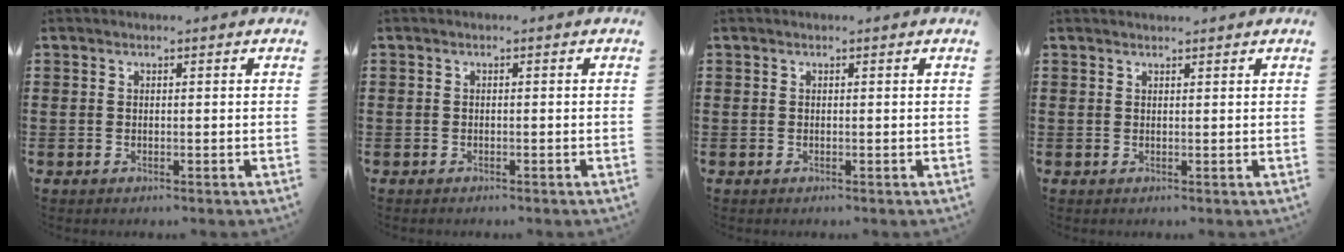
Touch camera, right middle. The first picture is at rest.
{"total": 0.7, "force": [-0.5, 0.4, -0.2], "torque": [0.003, 0.003, -0.012]}
{"total": 0.0}
{"total": 0.8, "force": [0.8, 0.0, 0.0], "torque": [-0.002, -0.003, 0.016]}